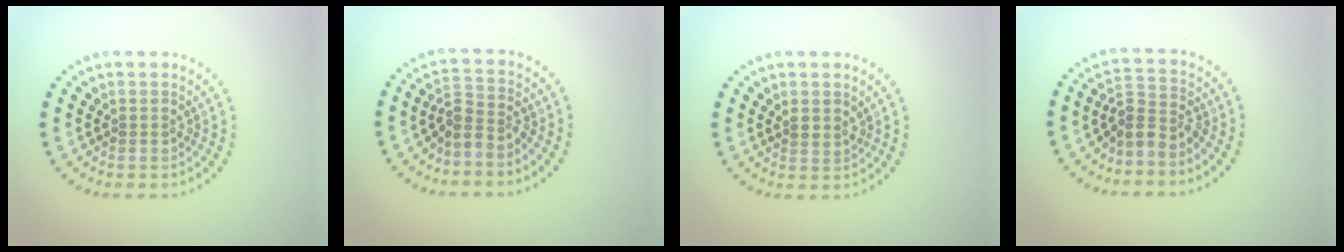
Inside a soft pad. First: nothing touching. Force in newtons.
{"total": 2.5, "press": 1.9, "slide": 1.6}
{"total": 0.9, "press": 0.7, "slide": 0.6}
{"total": 2.8, "press": 1.9, "slide": 2.0}